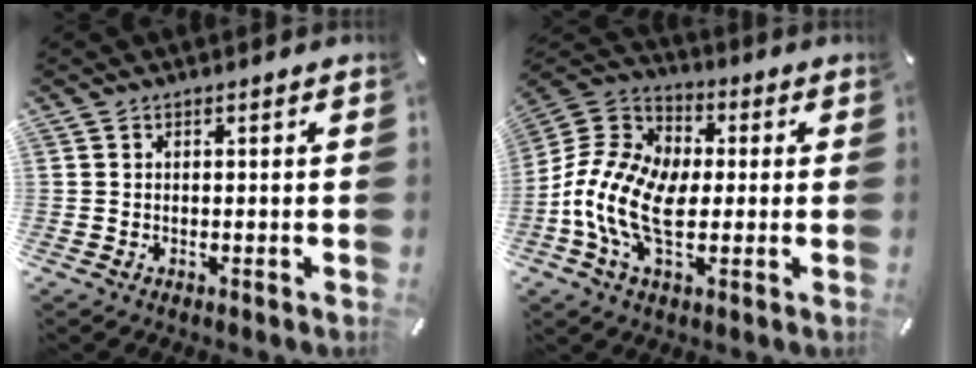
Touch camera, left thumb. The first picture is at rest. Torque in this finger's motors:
{"motor_torque": [1.57, 3.43, 0.71, -0.24, 0.70]}